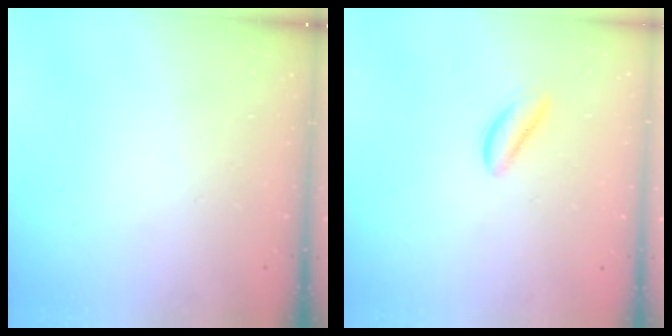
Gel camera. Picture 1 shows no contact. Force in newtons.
{"total": 2.2, "press": 2.2, "slide": 0.4}